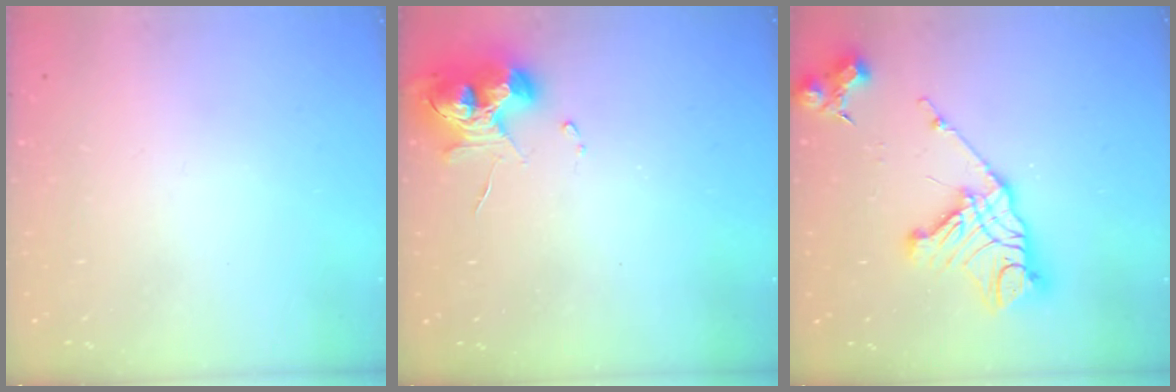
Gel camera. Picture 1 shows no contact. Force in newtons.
{"total": 12.2, "press": 12.1, "slide": 1.7}
{"total": 16.4, "press": 16.3, "slide": 1.5}